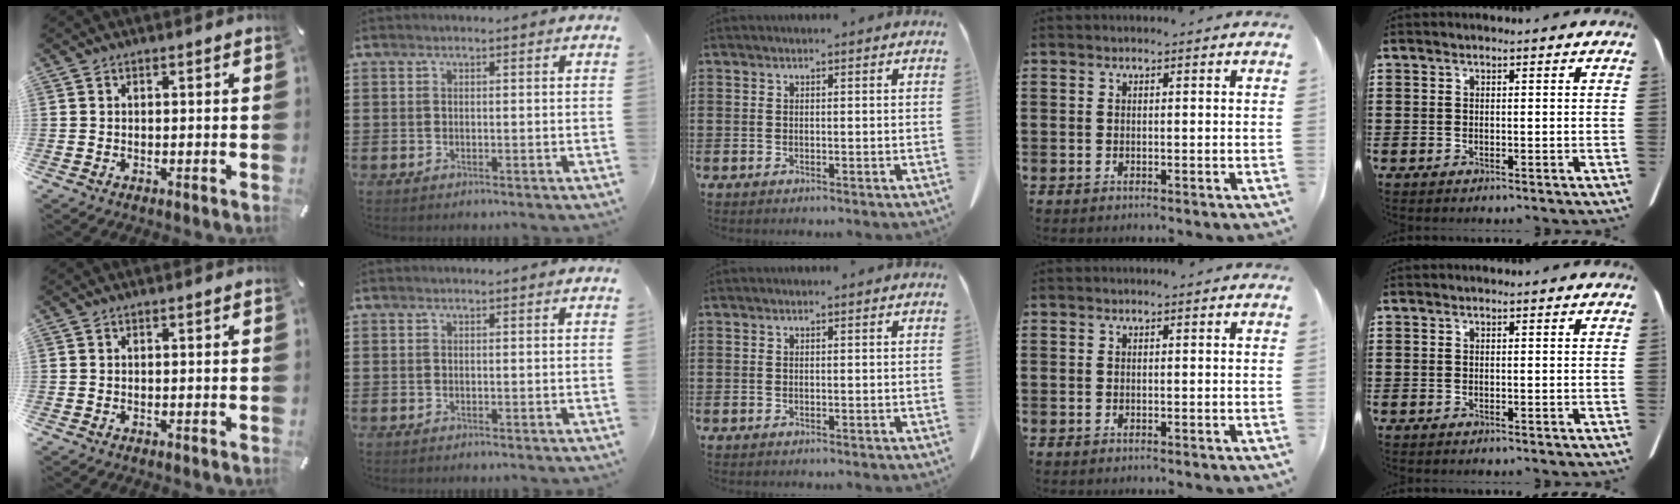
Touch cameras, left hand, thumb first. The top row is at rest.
{}